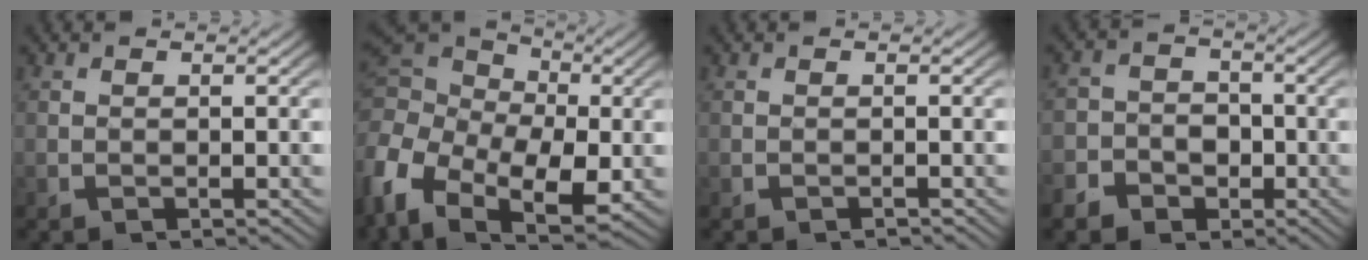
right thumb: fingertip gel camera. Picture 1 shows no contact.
{"total": 11.9, "force": [0.1, 8.2, 8.7], "torque": [-0.176, -0.029, 0.013]}
{"total": 0.6, "force": [-0.6, 0.0, 0.1], "torque": [-0.003, -0.001, -0.011]}
{"total": 5.9, "force": [-2.8, 5.0, 1.6], "torque": [-0.010, -0.022, -0.046]}